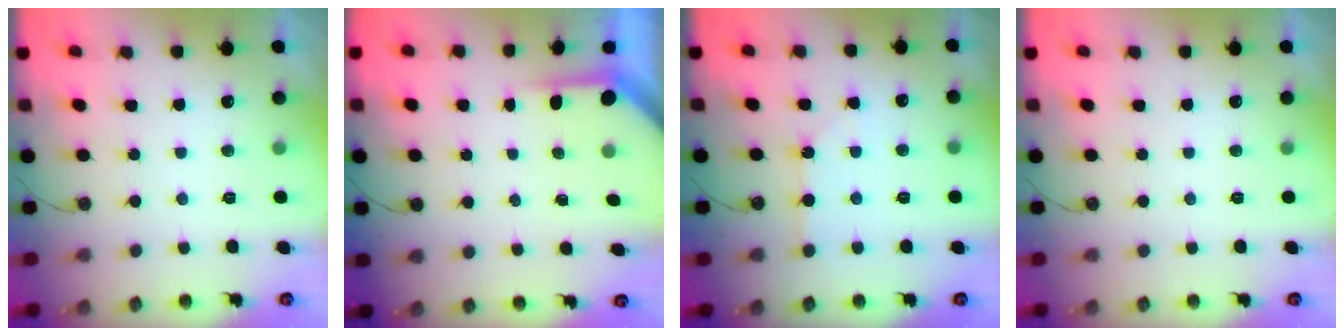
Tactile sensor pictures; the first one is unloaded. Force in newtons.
{"total": 3.5, "press": 3.5, "slide": 0.3}
{"total": 3.9, "press": 3.9, "slide": 0.5}
{"total": 0.0}